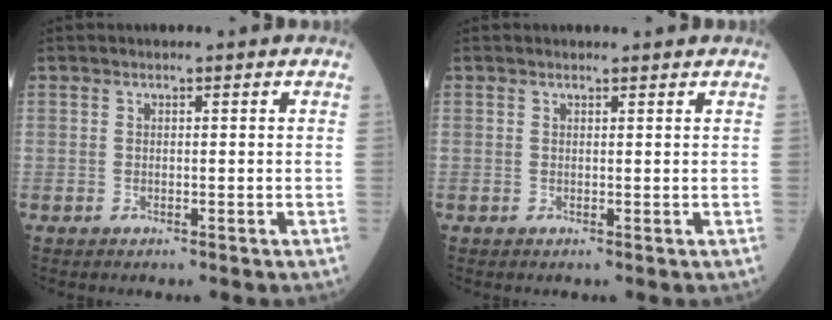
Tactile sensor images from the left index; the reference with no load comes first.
{"total": 1.1, "force": [1.1, 0.1, 0.1], "torque": [-0.009, 0.002, 0.015]}